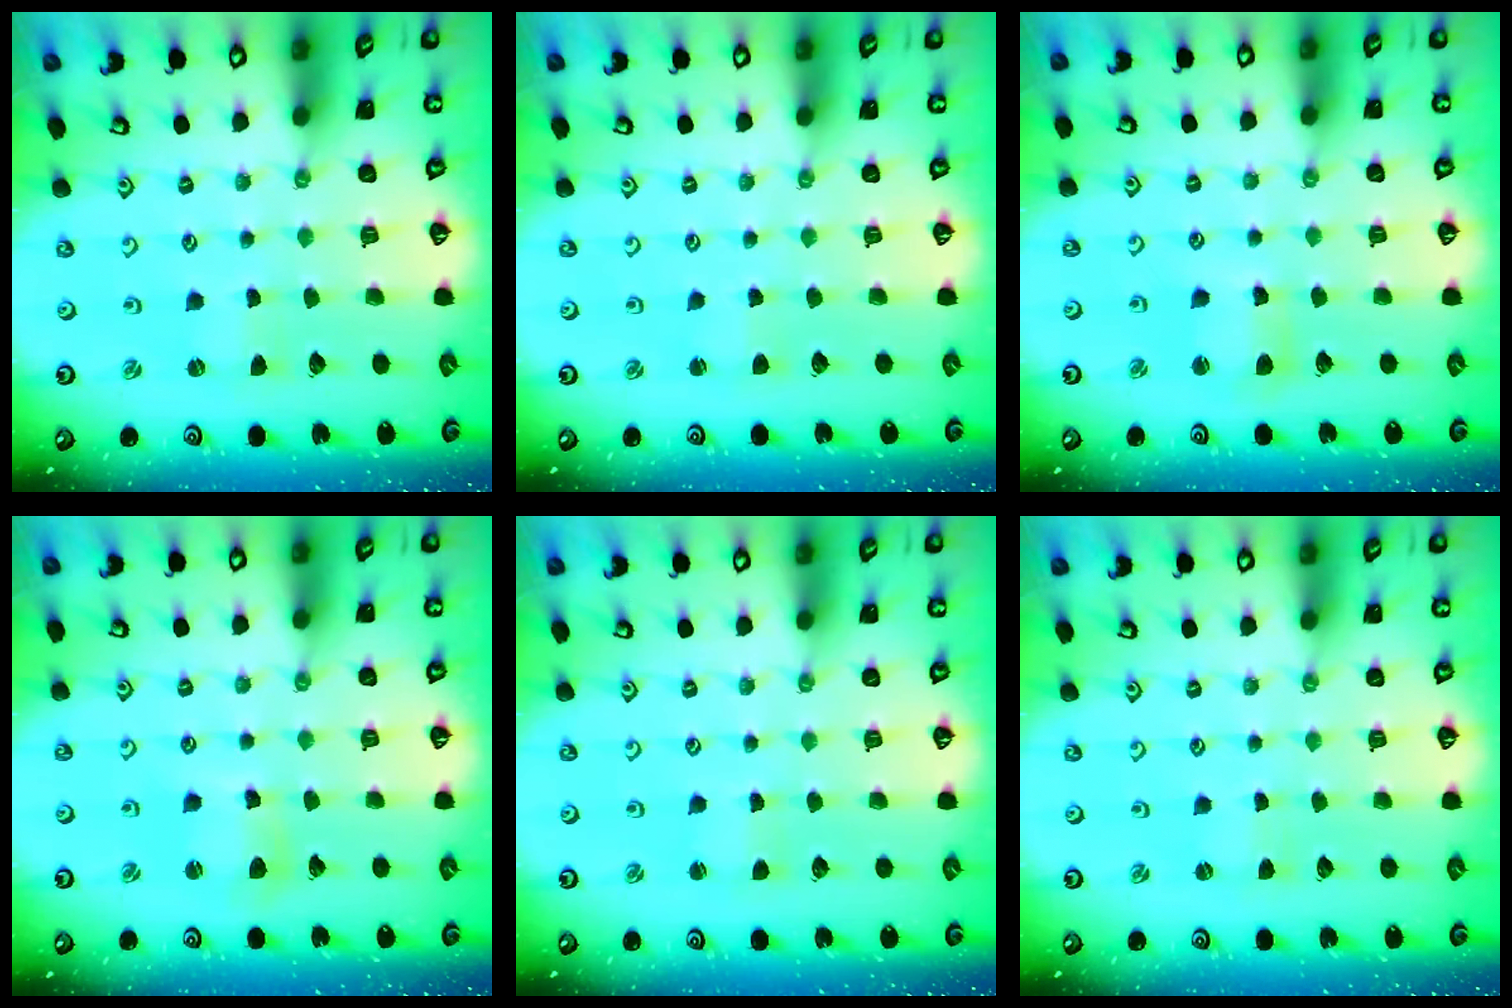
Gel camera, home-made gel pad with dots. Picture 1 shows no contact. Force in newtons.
{"total": 2.1, "press": 2.1, "slide": 0.3}
{"total": 5.3, "press": 5.2, "slide": 0.8}
{"total": 5.4, "press": 5.4, "slide": 1.0}
{"total": 1.6, "press": 1.6, "slide": 0.3}
{"total": 0.0}